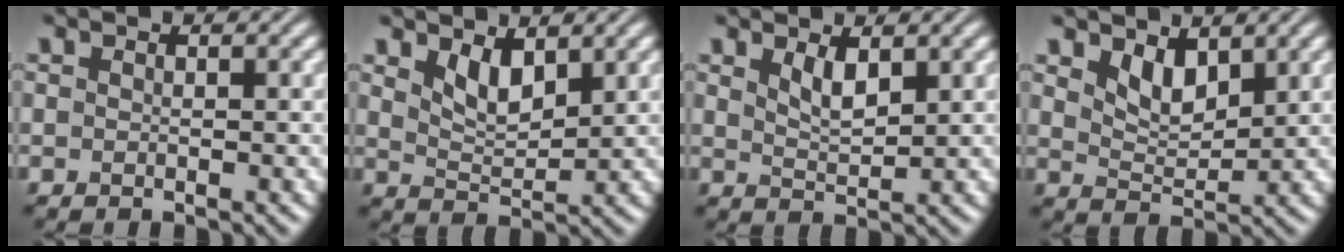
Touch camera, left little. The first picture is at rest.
{"total": 2.9, "force": [1.7, 1.2, 2.0], "torque": [-0.042, -0.010, 0.036]}
{"total": 2.2, "force": [1.3, 0.7, 1.6], "torque": [-0.033, -0.005, 0.028]}
{"total": 2.9, "force": [1.8, 1.4, 1.7], "torque": [-0.038, -0.011, 0.035]}